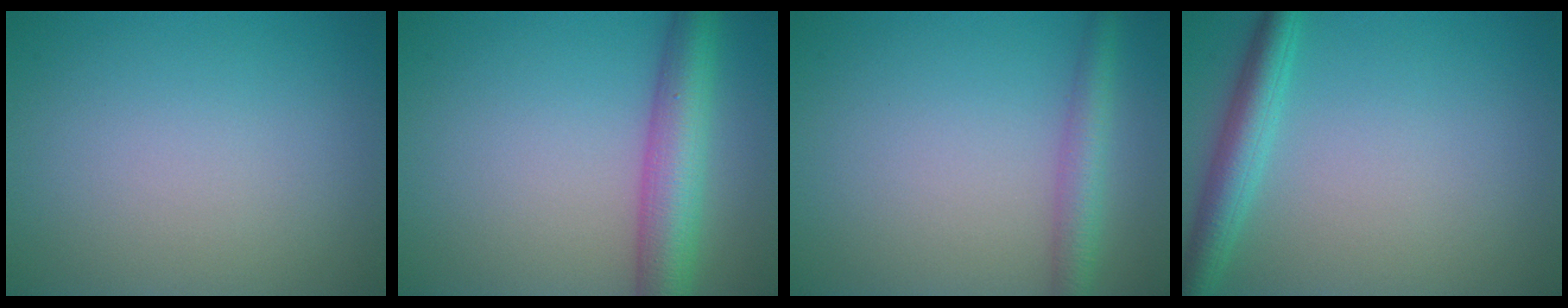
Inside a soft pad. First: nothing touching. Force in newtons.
{"total": 6.2, "press": 6.2, "slide": 0.1}
{"total": 3.0, "press": 3.0, "slide": 0.1}
{"total": 3.6, "press": 3.6, "slide": 0.1}